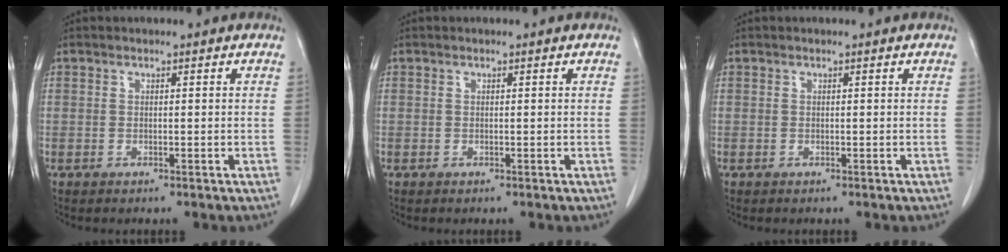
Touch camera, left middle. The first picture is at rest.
{"total": 0.0}
{"total": 0.0}